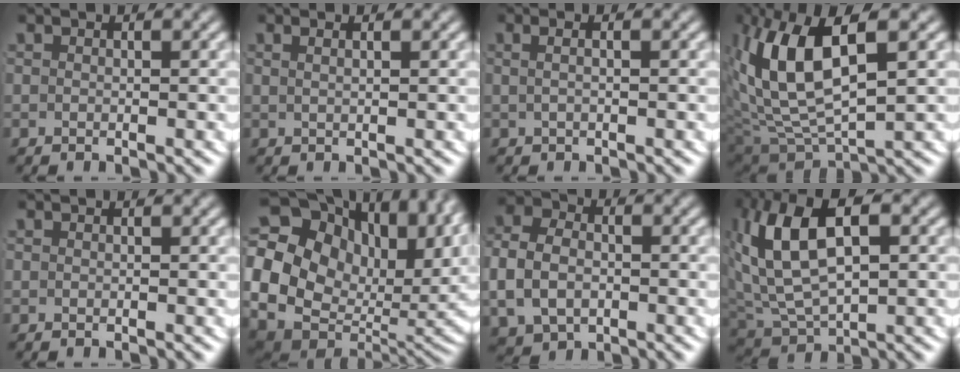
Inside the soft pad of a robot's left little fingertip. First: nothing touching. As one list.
[{"total": 0.9, "force": [0.4, -0.4, 0.7], "torque": [-0.011, -0.003, 0.012]}, {"total": 1.1, "force": [0.0, 0.2, 1.1], "torque": [-0.019, 0.001, 0.002]}, {"total": 10.9, "force": [2.0, 5.8, 9.0], "torque": [-0.188, -0.007, 0.043]}, {"total": 0.0}, {"total": 23.8, "force": [4.0, 18.0, 15.1], "torque": [-0.274, -0.016, 0.047]}, {"total": 6.5, "force": [-0.8, 5.4, 3.6], "torque": [-0.091, -0.022, -0.003]}, {"total": 10.9, "force": [2.2, 7.0, 8.0], "torque": [-0.180, -0.008, 0.048]}]